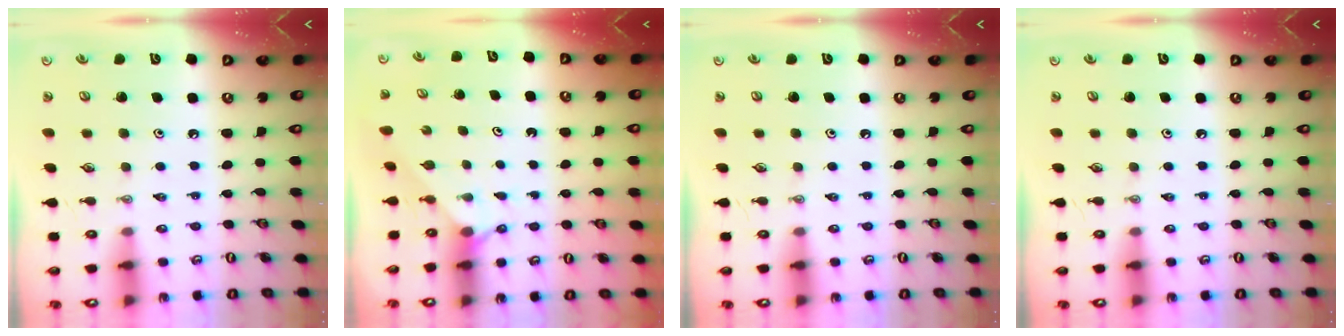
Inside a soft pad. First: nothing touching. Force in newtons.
{"total": 2.2, "press": 2.2, "slide": 0.2}
{"total": 0.0}
{"total": 0.0}